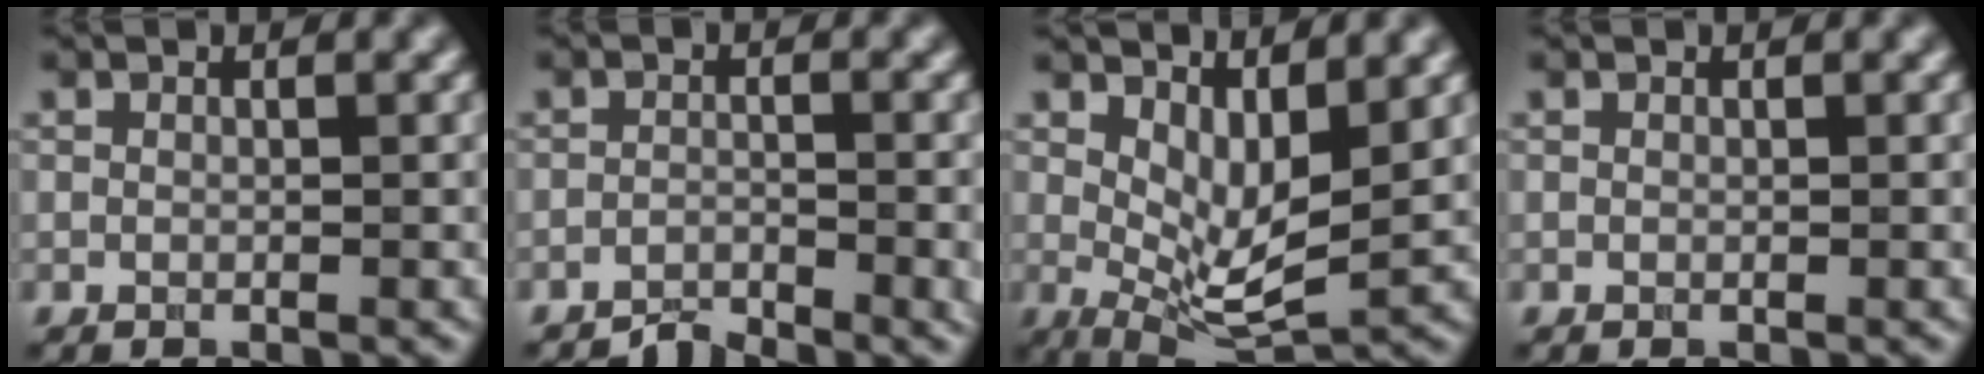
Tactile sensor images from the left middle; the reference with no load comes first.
{"total": 2.9, "force": [-2.3, 0.7, 1.5], "torque": [-0.021, -0.001, -0.044]}
{"total": 5.4, "force": [1.6, 2.1, 4.7], "torque": [-0.083, -0.019, 0.034]}
{"total": 0.0}